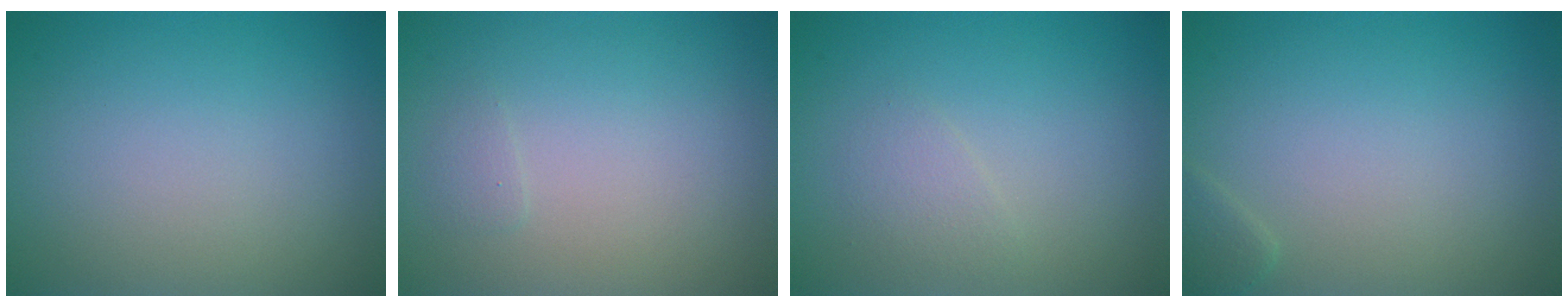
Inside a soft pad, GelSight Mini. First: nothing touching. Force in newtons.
{"total": 0.5, "press": 0.5, "slide": 0.0}
{"total": 1.3, "press": 1.3, "slide": 0.0}
{"total": 1.0, "press": 1.0, "slide": 0.1}